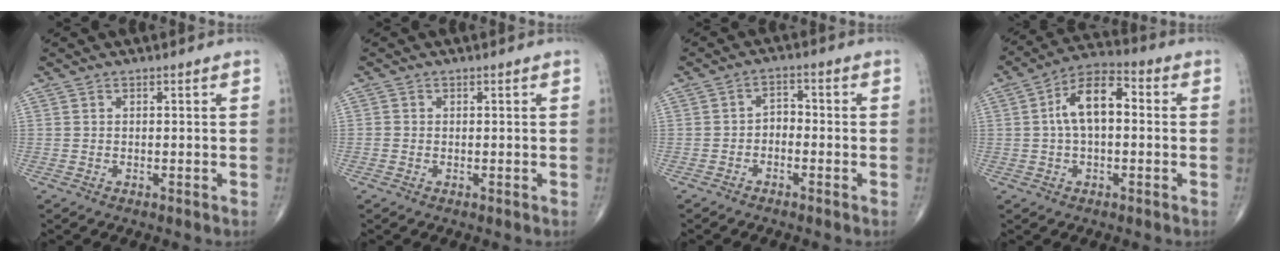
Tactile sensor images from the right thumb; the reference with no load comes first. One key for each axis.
{"total": 0.7, "fx": -0.3, "fy": 0.6, "fz": 0.1, "tx": 0.000, "ty": 0.003, "tz": -0.008}
{"total": 2.8, "fx": -1.4, "fy": 1.8, "fz": 1.6, "tx": -0.014, "ty": 0.024, "tz": -0.032}
{"total": 10.2, "fx": 0.8, "fy": 5.4, "fz": 8.6, "tx": -0.147, "ty": 0.032, "tz": 0.004}